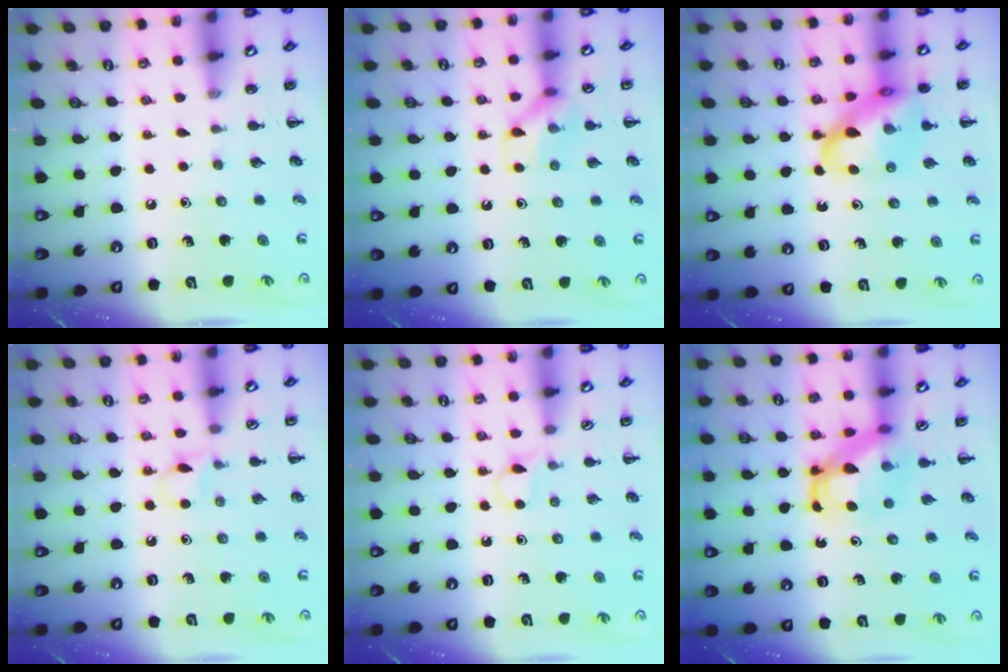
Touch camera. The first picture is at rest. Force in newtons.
{"total": 9.3, "press": 9.3, "slide": 0.6}
{"total": 15.1, "press": 14.6, "slide": 3.9}
{"total": 3.9, "press": 3.6, "slide": 1.4}
{"total": 3.1, "press": 2.9, "slide": 1.3}
{"total": 5.2, "press": 5.2, "slide": 0.7}